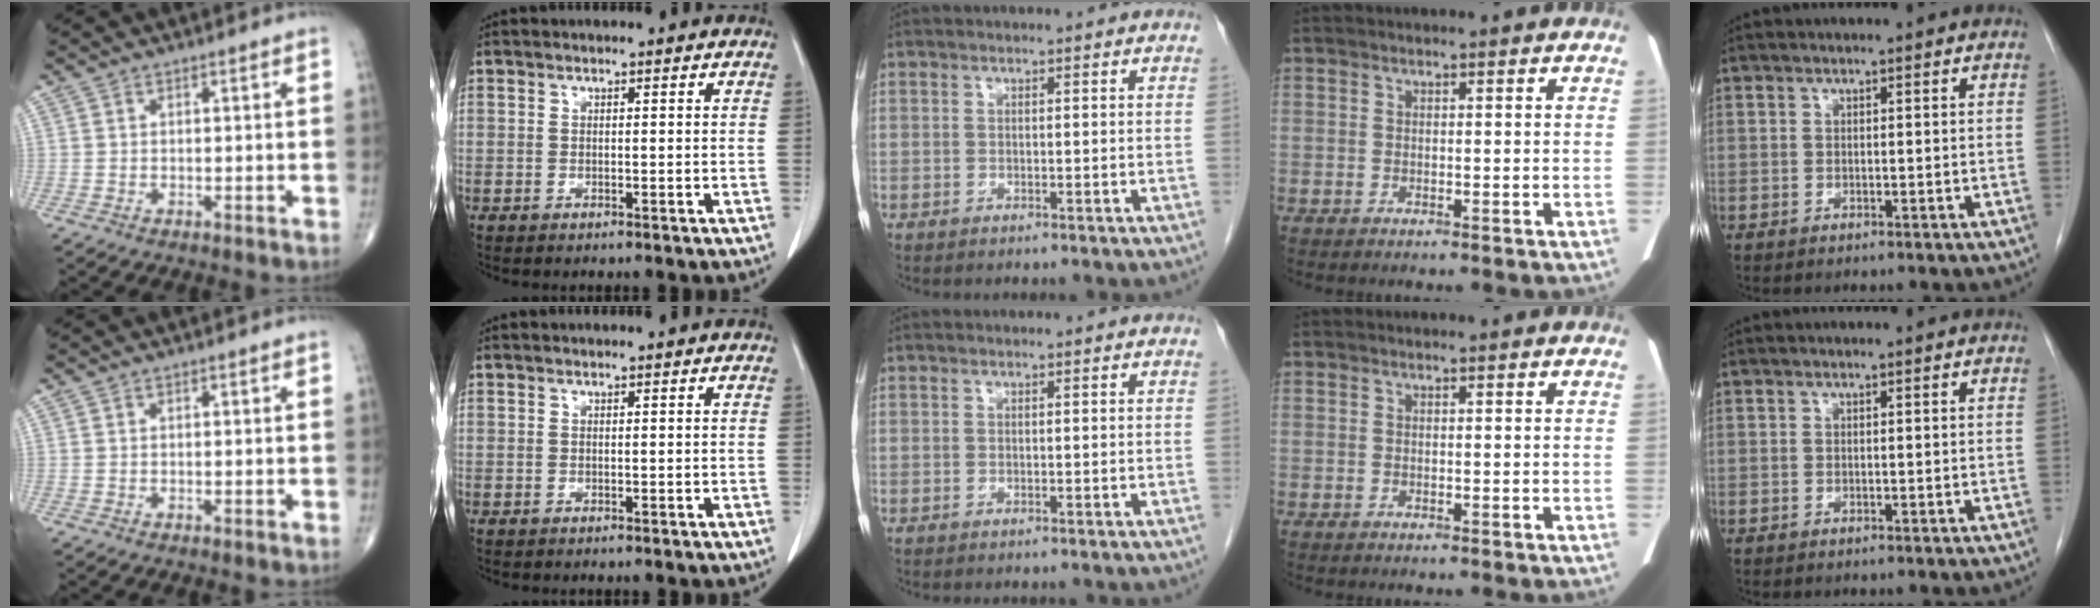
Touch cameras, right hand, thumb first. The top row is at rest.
{}